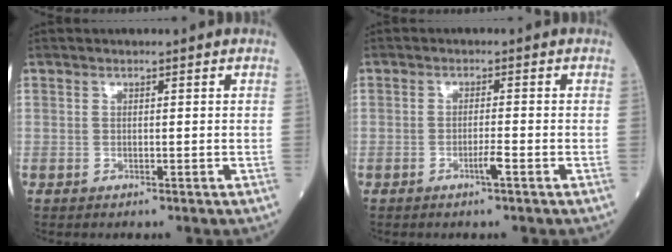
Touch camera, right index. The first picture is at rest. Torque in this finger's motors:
{"motor_torque": [0.62, -0.14, 0.31, 0.10]}